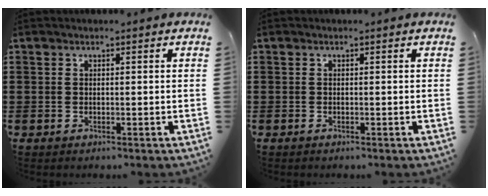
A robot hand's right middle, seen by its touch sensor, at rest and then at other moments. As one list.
[{"total": 0.0}]